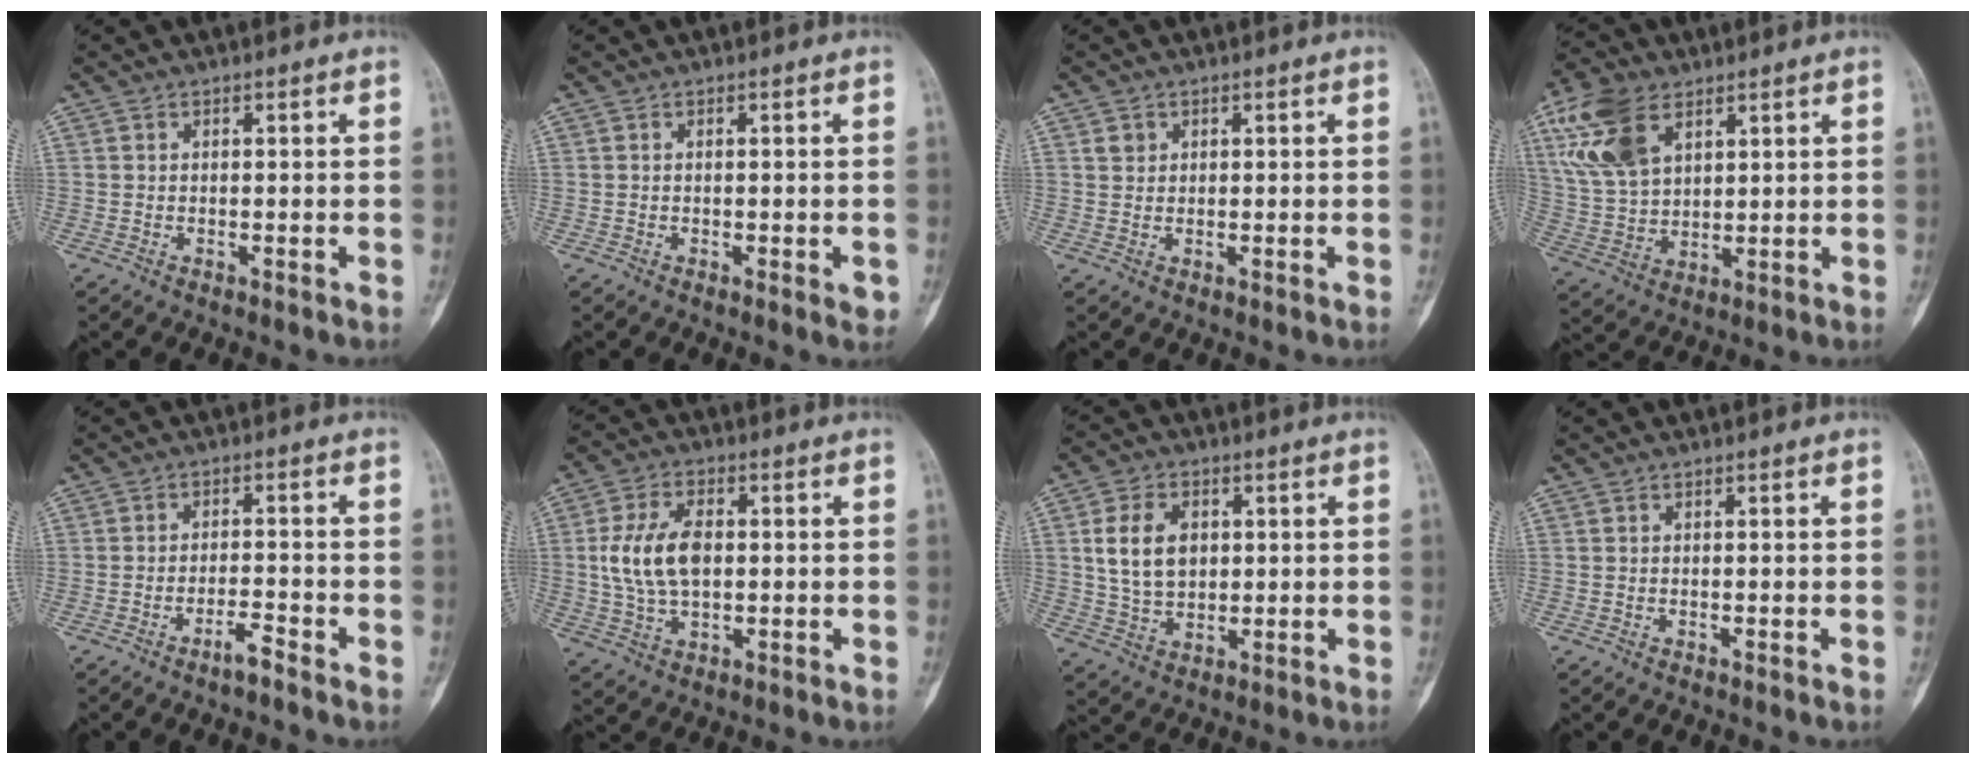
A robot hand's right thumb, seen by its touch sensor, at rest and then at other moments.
{"total": 1.8, "force": [-0.5, 0.6, 1.6], "torque": [-0.011, -0.003, -0.006]}
{"total": 1.6, "force": [0.8, 1.4, 0.4], "torque": [0.003, -0.002, 0.013]}
{"total": 13.6, "force": [6.6, 8.0, 8.8], "torque": [-0.175, -0.012, 0.137]}
{"total": 2.8, "force": [-2.3, 0.3, 1.7], "torque": [-0.028, 0.014, -0.045]}
{"total": 10.9, "force": [0.8, 6.4, 8.8], "torque": [-0.170, 0.005, 0.020]}
{"total": 9.9, "force": [2.0, 7.0, 6.8], "torque": [-0.109, -0.006, 0.044]}
{"total": 0.0}